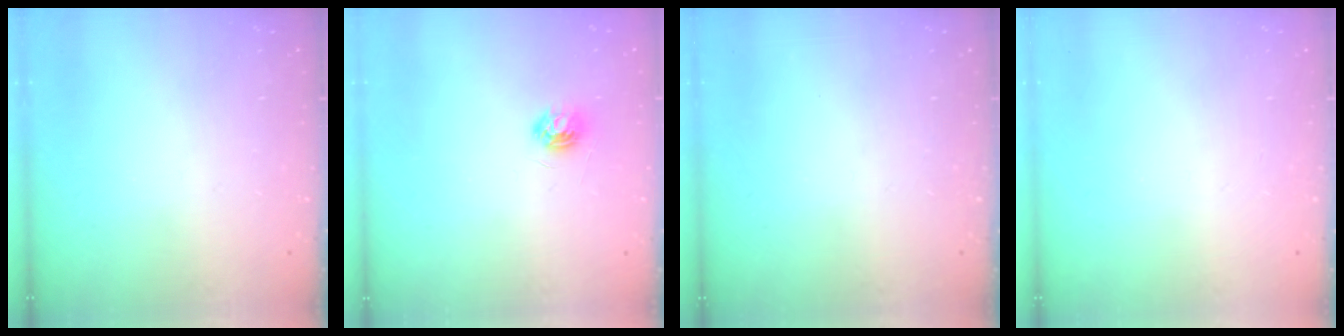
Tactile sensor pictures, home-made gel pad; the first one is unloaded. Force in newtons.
{"total": 5.3, "press": 5.3, "slide": 0.6}
{"total": 0.0}
{"total": 0.0}